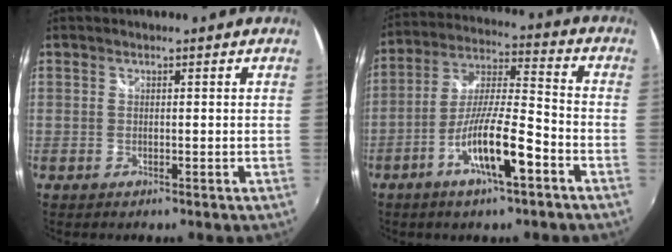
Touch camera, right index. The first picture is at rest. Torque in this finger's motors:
{"motor_torque": [1.16, -0.98, 0.71, 0.16]}